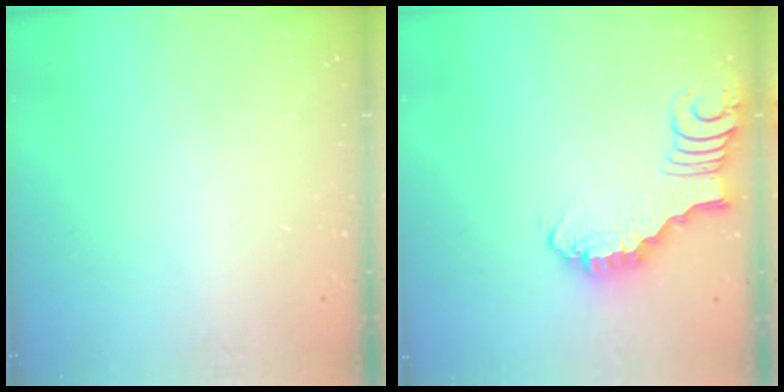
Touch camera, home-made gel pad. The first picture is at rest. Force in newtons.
{"total": 2.7, "press": 2.7, "slide": 0.2}